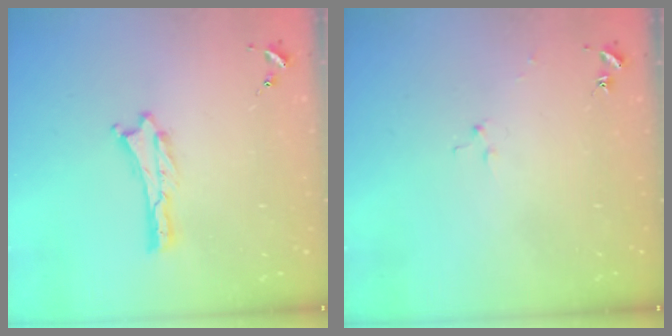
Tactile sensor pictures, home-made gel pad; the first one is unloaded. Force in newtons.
{"total": 2.5, "press": 2.5, "slide": 0.3}